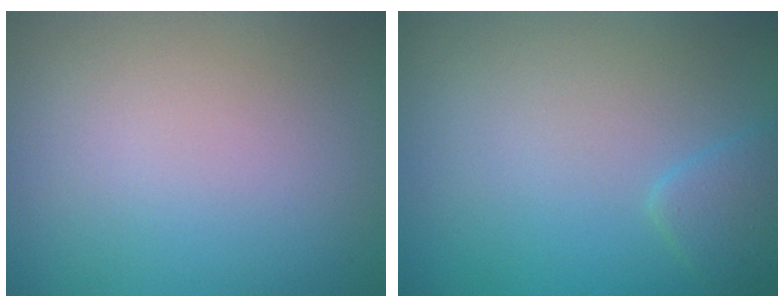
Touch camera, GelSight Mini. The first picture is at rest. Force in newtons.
{"total": 1.8, "press": 1.8, "slide": 0.1}